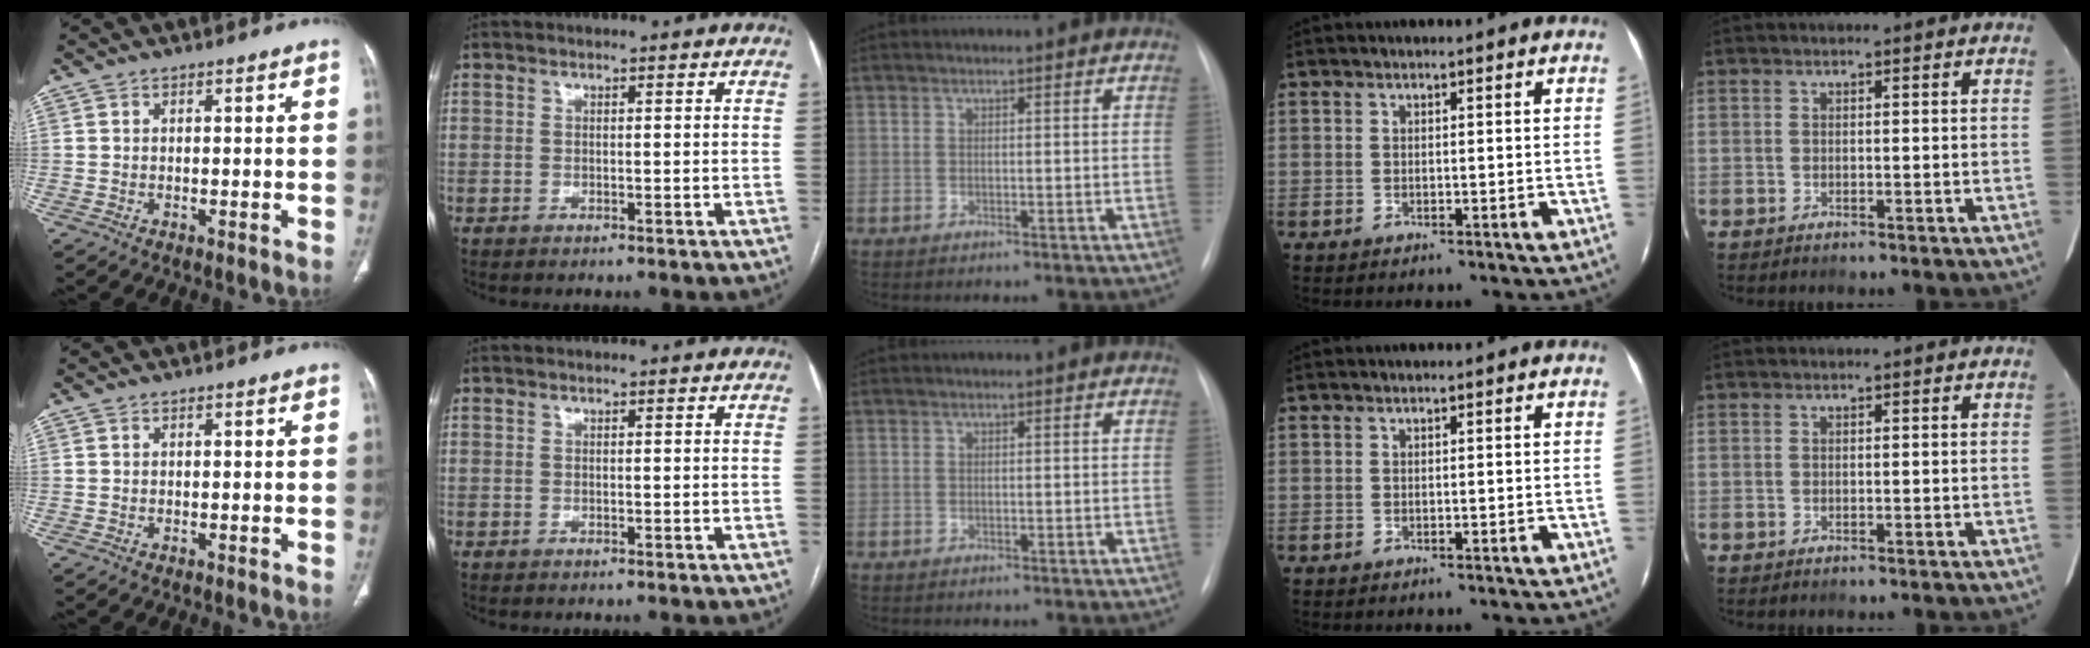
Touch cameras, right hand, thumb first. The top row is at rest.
{}